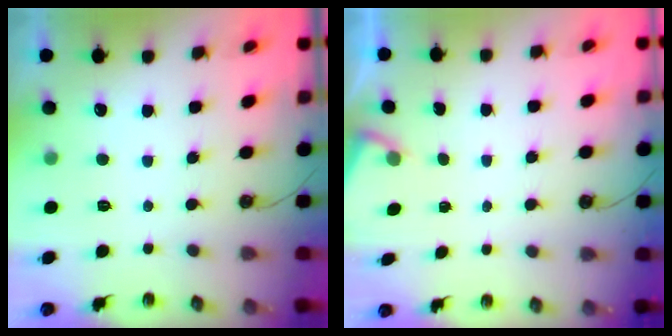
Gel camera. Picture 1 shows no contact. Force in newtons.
{"total": 2.3, "press": 2.3, "slide": 0.4}